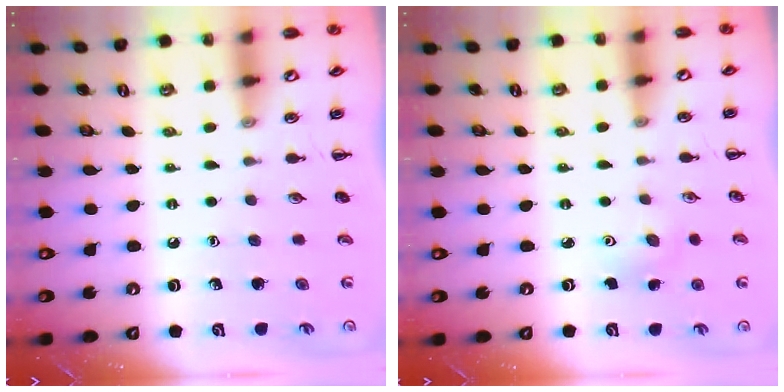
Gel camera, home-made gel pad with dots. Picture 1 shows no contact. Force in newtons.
{"total": 4.1, "press": 3.9, "slide": 1.2}